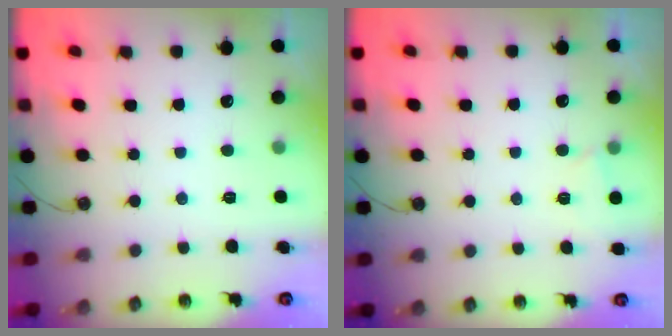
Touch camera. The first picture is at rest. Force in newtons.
{"total": 1.7, "press": 1.6, "slide": 0.4}